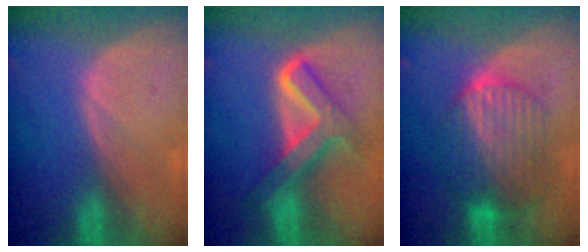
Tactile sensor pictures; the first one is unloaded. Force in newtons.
{"total": 8.1, "press": 8.1, "slide": 0.8}
{"total": 10.0, "press": 9.9, "slide": 0.9}